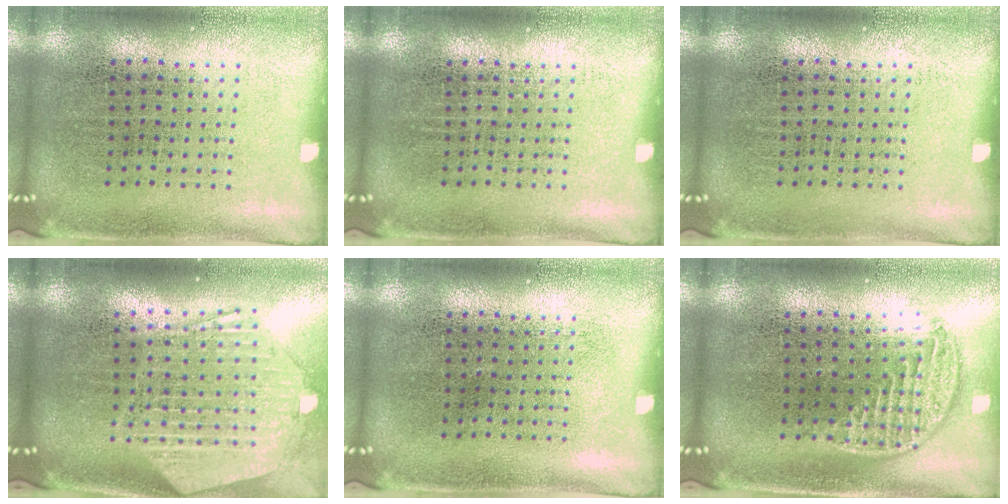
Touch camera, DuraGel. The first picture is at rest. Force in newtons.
{"total": 0.0}
{"total": 0.0}
{"total": 2.7, "press": 2.2, "slide": 1.5}
{"total": 0.0}
{"total": 1.2, "press": 1.1, "slide": 0.5}